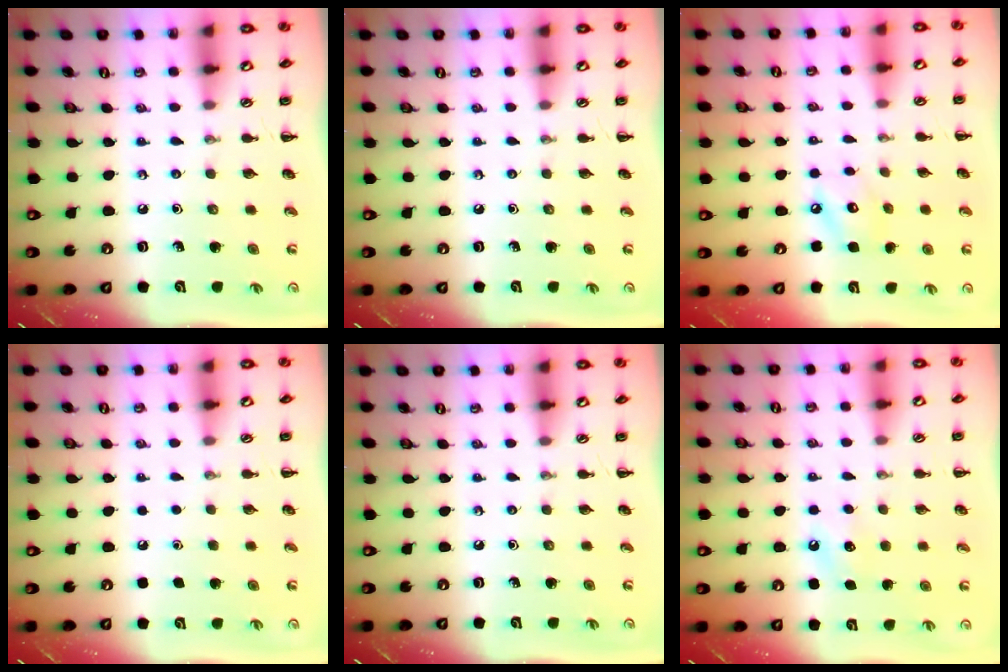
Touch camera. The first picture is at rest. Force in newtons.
{"total": 0.0}
{"total": 6.4, "press": 6.4, "slide": 0.4}
{"total": 1.6, "press": 1.6, "slide": 0.1}
{"total": 0.0}
{"total": 6.1, "press": 5.9, "slide": 1.5}